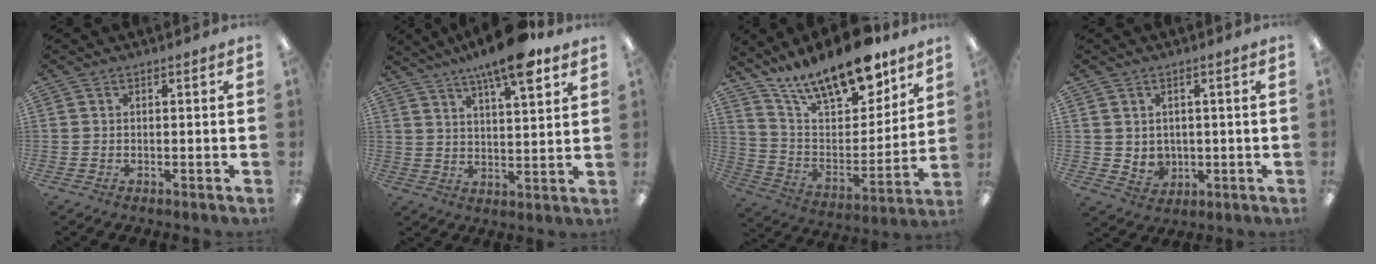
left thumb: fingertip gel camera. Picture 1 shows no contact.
{"total": 12.0, "force": [8.8, 2.6, 7.7], "torque": [-0.120, -0.045, 0.147]}
{"total": 18.1, "force": [15.0, 5.8, 8.3], "torque": [-0.149, -0.107, 0.263]}
{"total": 3.8, "force": [1.5, 3.4, 0.8], "torque": [-0.007, -0.009, 0.029]}